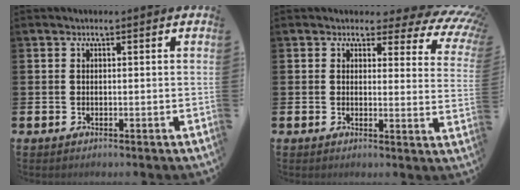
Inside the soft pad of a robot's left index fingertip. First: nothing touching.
{"total": 3.8, "force": [2.8, 2.0, 1.7], "torque": [-0.024, -0.034, 0.038]}